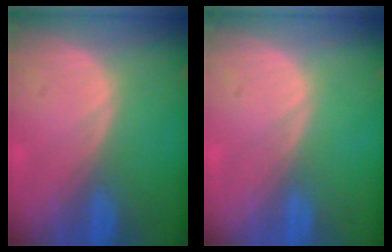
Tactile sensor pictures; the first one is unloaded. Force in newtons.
{"total": 0.0}